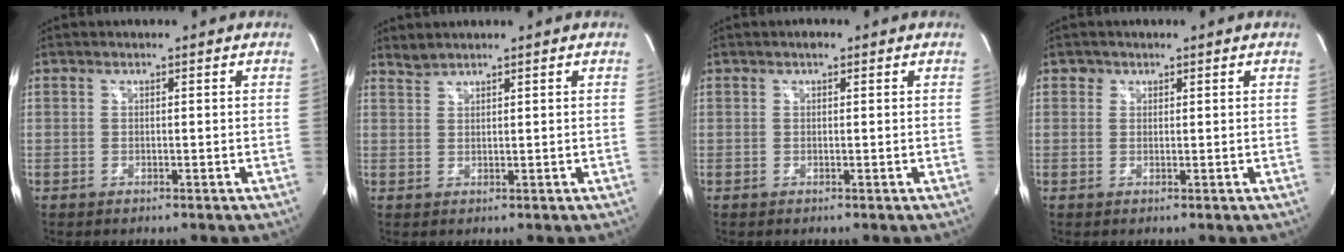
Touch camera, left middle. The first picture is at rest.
{"total": 1.5, "force": [1.5, -0.1, 0.0], "torque": [-0.003, 0.006, 0.035]}
{"total": 1.0, "force": [0.6, 0.3, 0.7], "torque": [-0.018, 0.004, 0.010]}
{"total": 1.0, "force": [0.6, 0.8, 0.0], "torque": [0.007, 0.000, 0.006]}